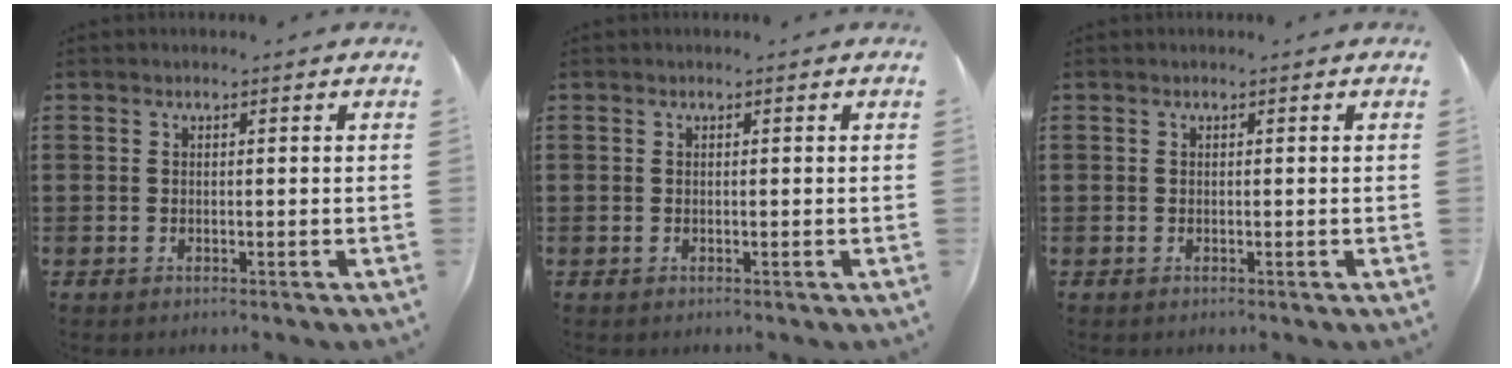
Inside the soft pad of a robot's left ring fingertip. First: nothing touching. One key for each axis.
{"total": 0.0}
{"total": 0.0}